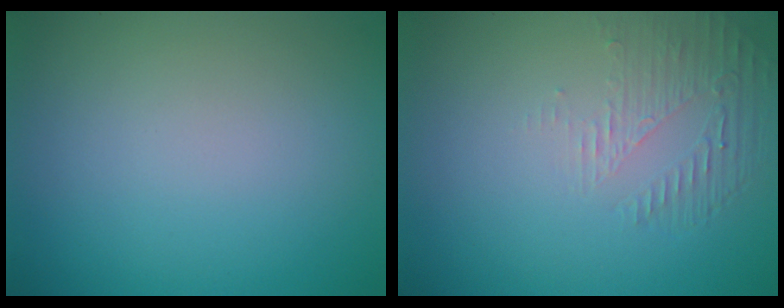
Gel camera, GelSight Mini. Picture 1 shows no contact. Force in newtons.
{"total": 1.7, "press": 0.6, "slide": 1.6}